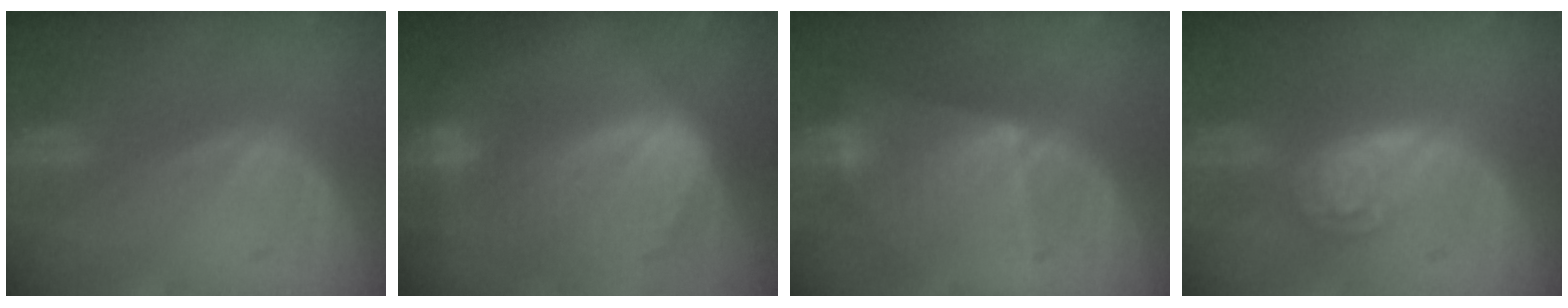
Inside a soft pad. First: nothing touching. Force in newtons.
{"total": 10.4, "press": 8.7, "slide": 5.5}
{"total": 6.4, "press": 6.3, "slide": 1.0}
{"total": 5.4, "press": 4.8, "slide": 2.5}